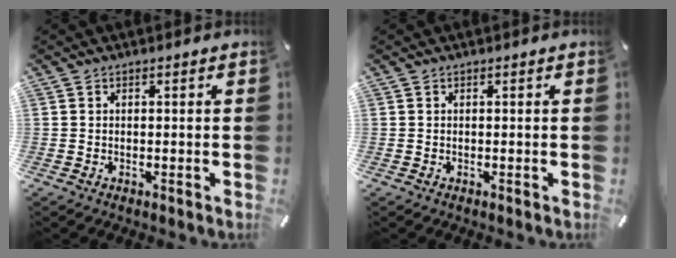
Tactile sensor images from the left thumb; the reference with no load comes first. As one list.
[{"total": 0.0}]